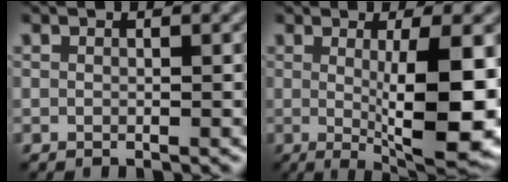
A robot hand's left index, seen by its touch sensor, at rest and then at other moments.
{"total": 10.6, "force": [-0.3, 2.5, 10.2], "torque": [-0.134, -0.018, 0.005]}